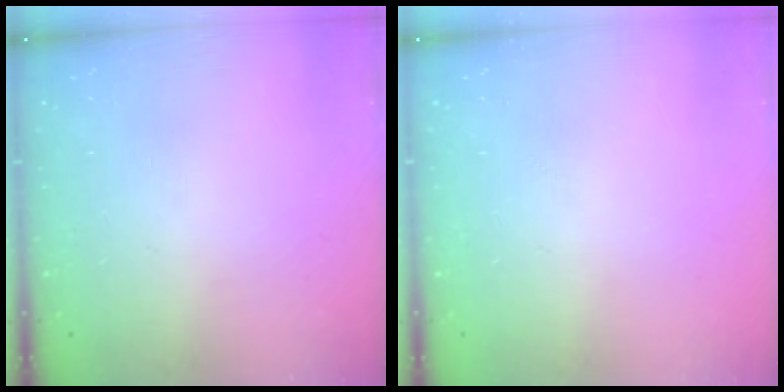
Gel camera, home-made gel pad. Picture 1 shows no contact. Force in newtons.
{"total": 0.0}